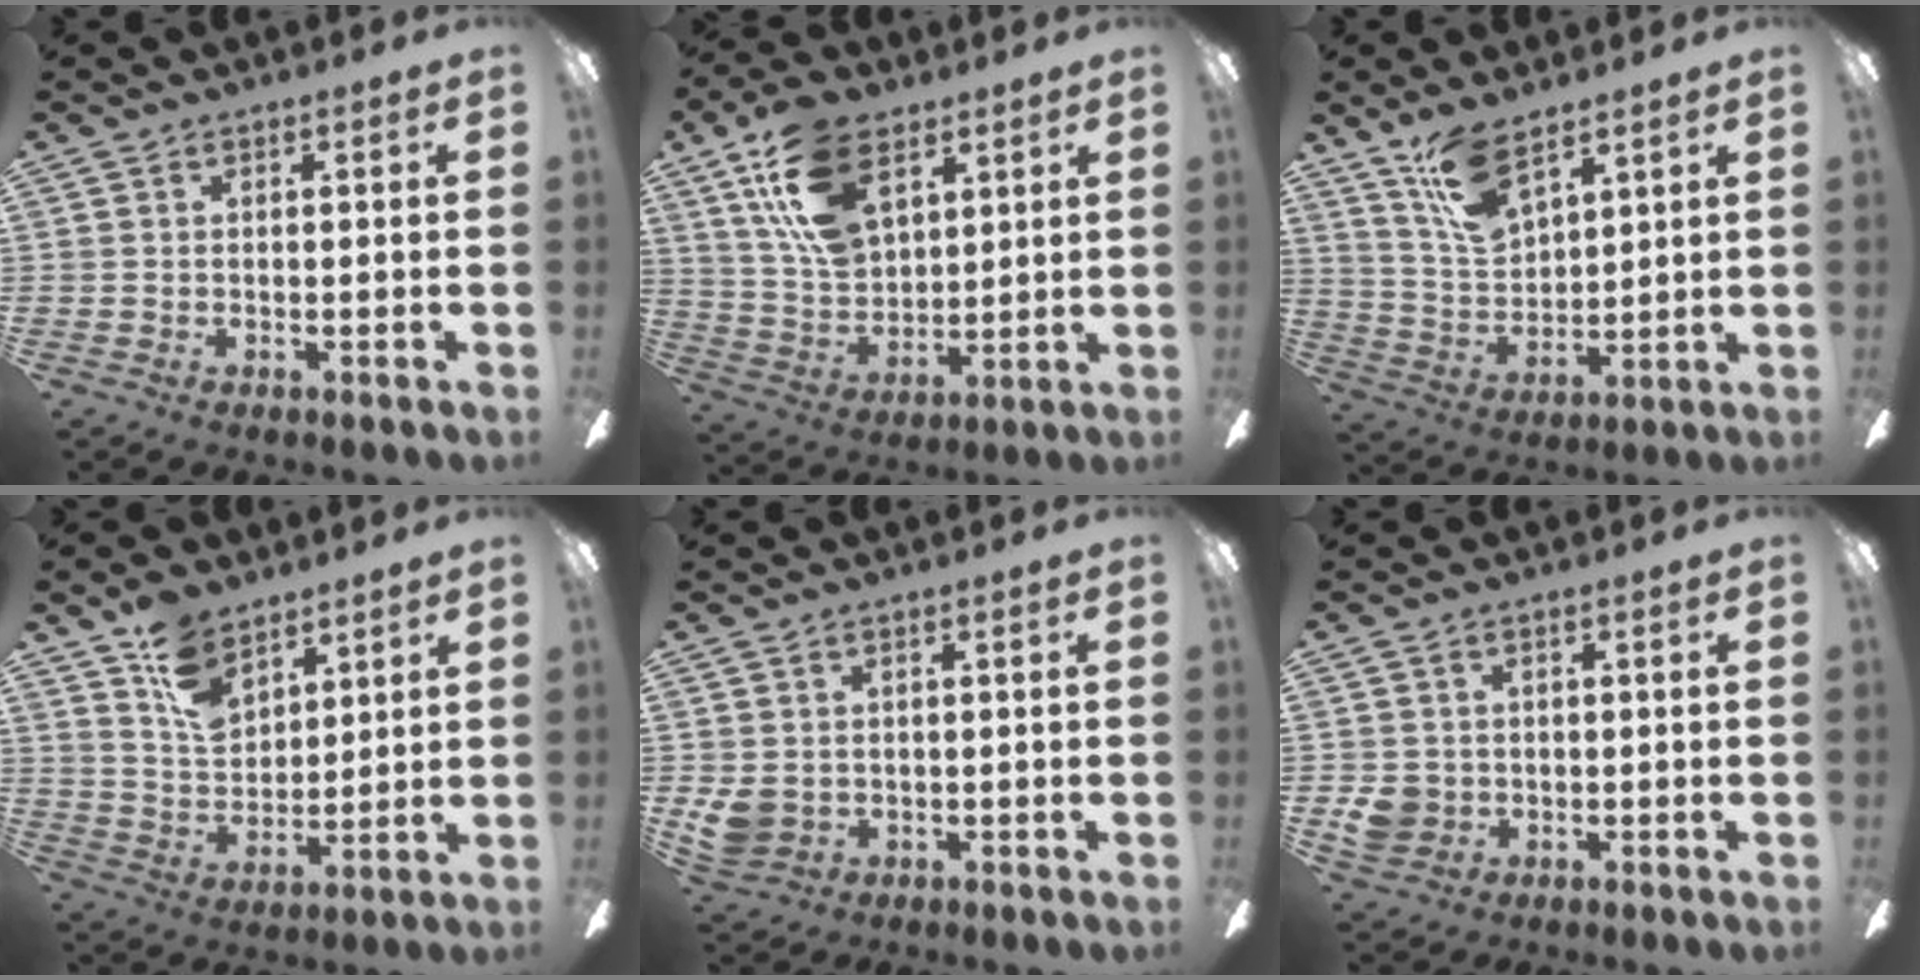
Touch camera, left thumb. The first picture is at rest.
{"total": 16.9, "force": [9.1, 9.9, 10.2], "torque": [-0.213, -0.019, 0.170]}
{"total": 11.4, "force": [8.4, 4.6, 6.2], "torque": [-0.128, -0.029, 0.157]}
{"total": 11.2, "force": [7.3, 6.9, 5.0], "torque": [-0.090, -0.034, 0.141]}
{"total": 4.9, "force": [0.6, 4.2, 2.5], "torque": [-0.069, 0.000, 0.012]}
{"total": 5.0, "force": [-0.4, 4.6, 2.0], "torque": [-0.037, 0.010, -0.003]}